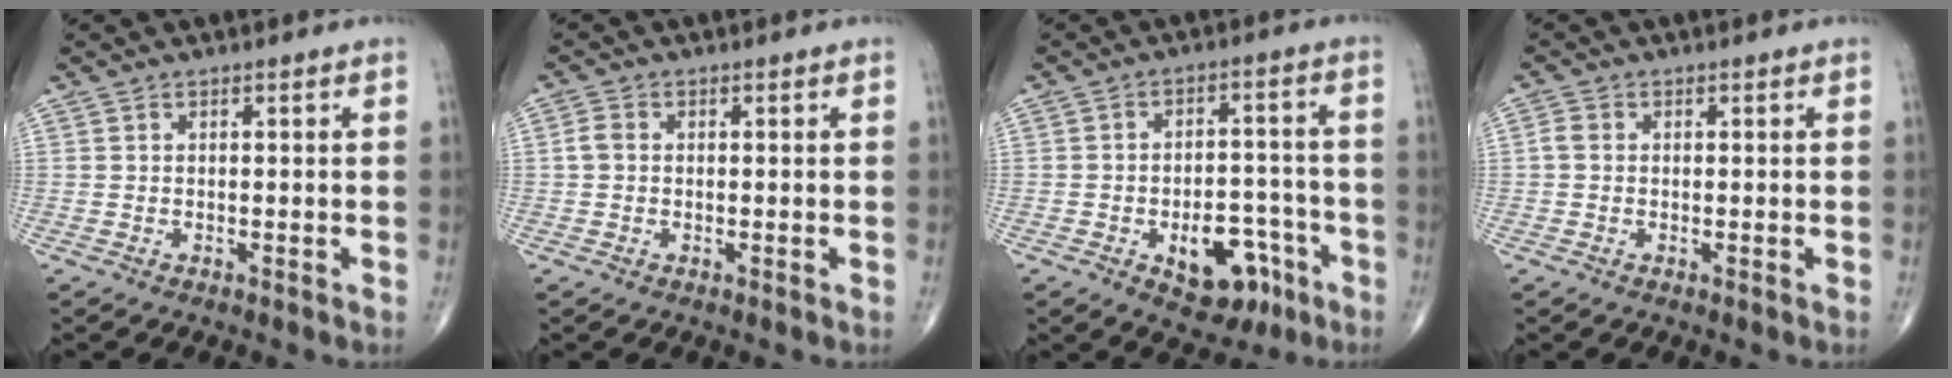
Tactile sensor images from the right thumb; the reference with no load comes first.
{"total": 2.1, "force": [0.0, 1.6, 1.3], "torque": [-0.024, 0.006, -0.003]}
{"total": 11.7, "force": [-5.3, 6.8, 7.8], "torque": [-0.074, 0.042, -0.066]}
{"total": 1.5, "force": [-0.1, 1.4, 0.6], "torque": [-0.003, 0.003, -0.004]}